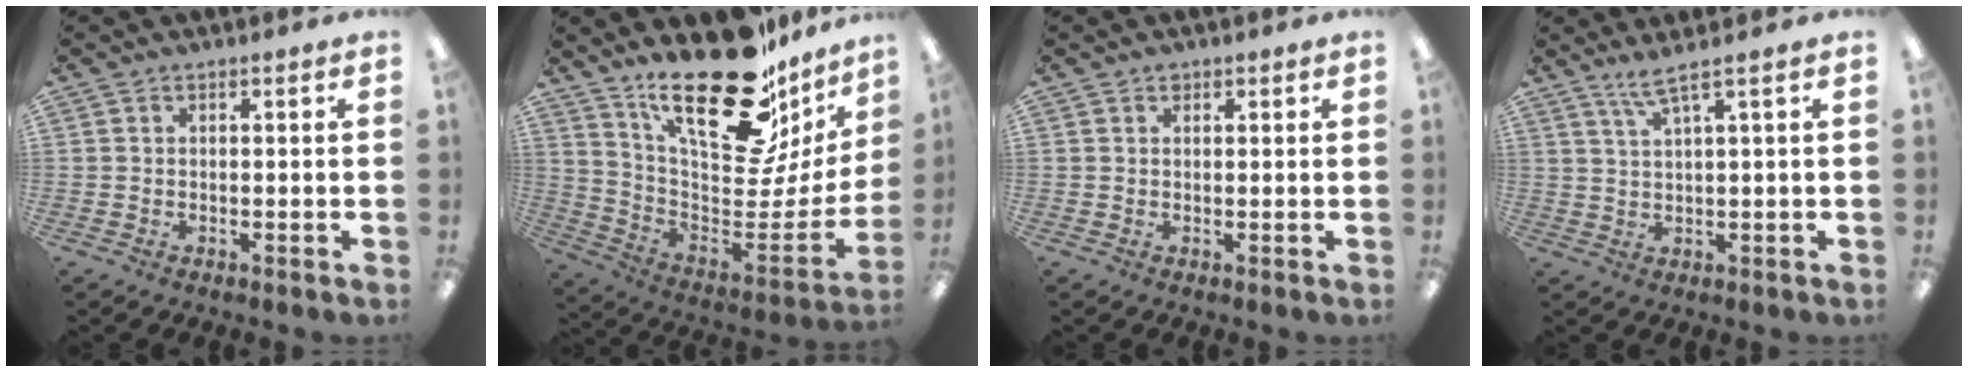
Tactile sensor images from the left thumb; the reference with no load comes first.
{"total": 28.6, "force": [19.8, 10.9, 17.5], "torque": [-0.239, -0.145, 0.341]}
{"total": 0.9, "force": [0.6, 0.7, -0.1], "torque": [0.008, -0.001, 0.010]}
{"total": 4.0, "force": [3.0, -0.2, 2.7], "torque": [-0.063, -0.006, 0.052]}